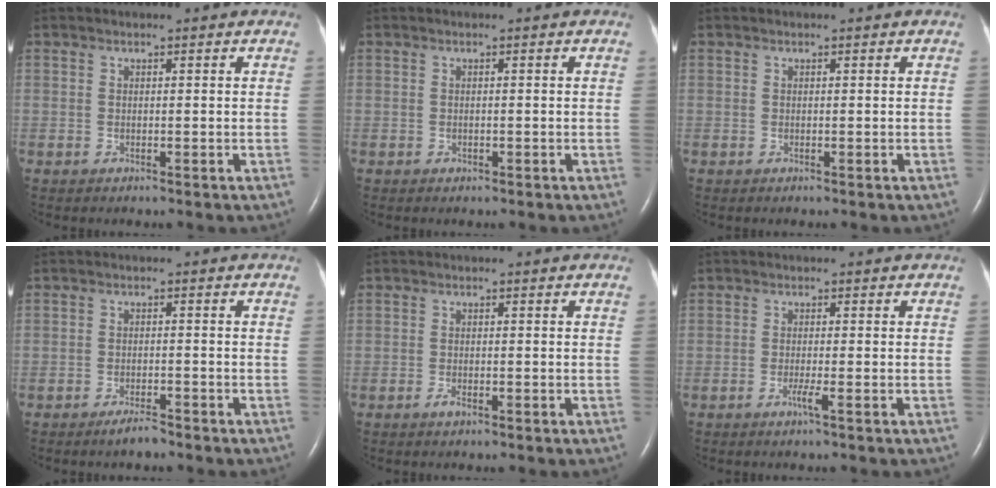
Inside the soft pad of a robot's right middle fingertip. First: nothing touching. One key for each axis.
{"total": 0.0}
{"total": 0.0}
{"total": 2.3, "fx": -2.0, "fy": 0.3, "fz": 1.1, "tx": -0.026, "ty": -0.003, "tz": -0.033}
{"total": 1.0, "fx": -0.7, "fy": 0.3, "fz": 0.7, "tx": -0.019, "ty": -0.001, "tz": -0.011}
{"total": 1.5, "fx": -0.8, "fy": -0.3, "fz": 1.2, "tx": -0.027, "ty": -0.003, "tz": -0.015}